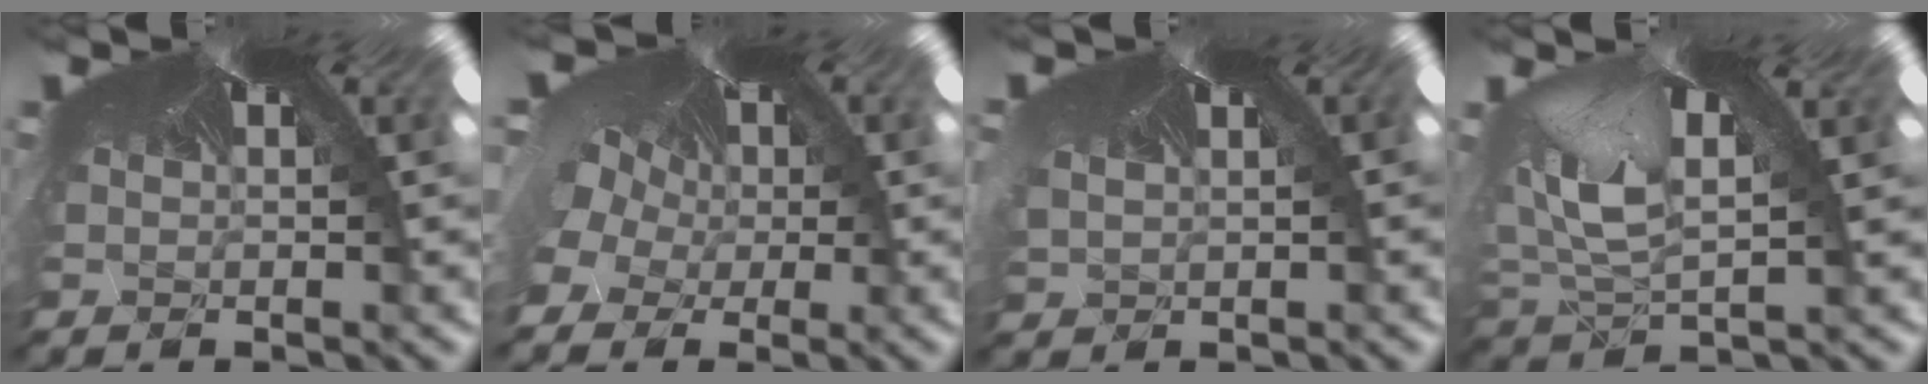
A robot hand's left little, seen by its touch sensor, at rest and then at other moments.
{"total": 4.1, "force": [-1.8, 2.8, 2.4], "torque": [-0.091, -0.024, -0.003]}
{"total": 1.8, "force": [0.5, 1.1, 1.4], "torque": [-0.049, 0.005, 0.020]}
{"total": 3.7, "force": [-3.1, 2.0, -0.6], "torque": [-0.047, -0.070, -0.010]}